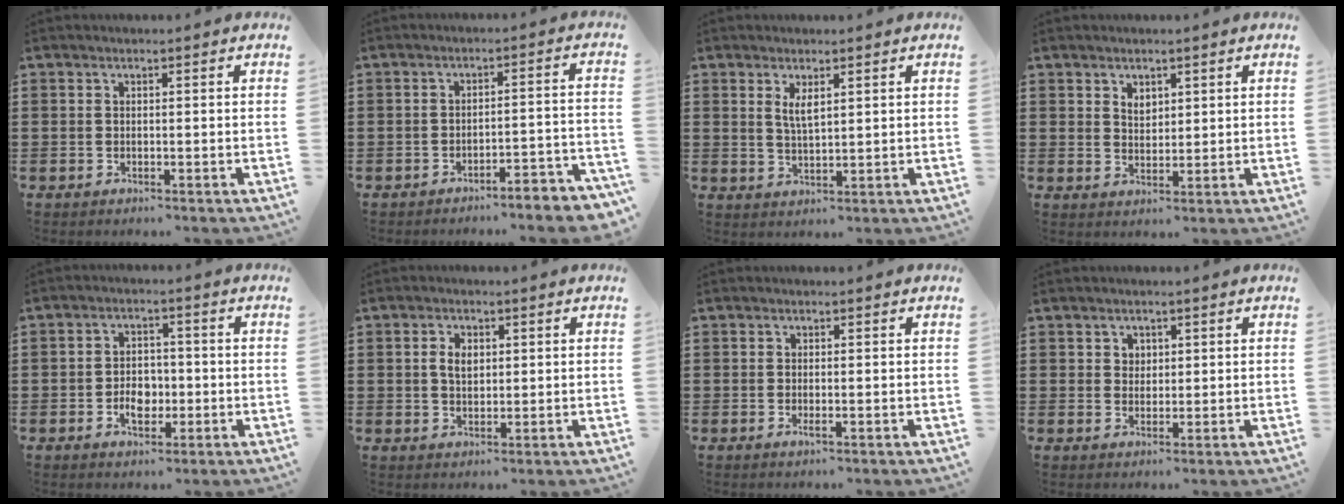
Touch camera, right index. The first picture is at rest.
{"total": 3.5, "force": [-3.3, -0.2, 1.0], "torque": [-0.021, -0.005, -0.070]}
{"total": 2.9, "force": [1.5, 0.9, 2.4], "torque": [-0.049, 0.003, 0.025]}
{"total": 2.2, "force": [1.6, 1.3, 0.7], "torque": [-0.017, 0.004, 0.030]}
{"total": 4.5, "force": [-1.3, 3.0, 3.0], "torque": [-0.042, -0.001, -0.026]}
{"total": 3.2, "force": [0.5, 2.0, 2.4], "torque": [-0.052, 0.011, 0.008]}
{"total": 0.9, "force": [-0.2, 0.2, 0.9], "torque": [-0.015, -0.004, -0.003]}
{"total": 1.8, "force": [1.0, 1.5, 0.2], "torque": [-0.010, 0.008, 0.018]}